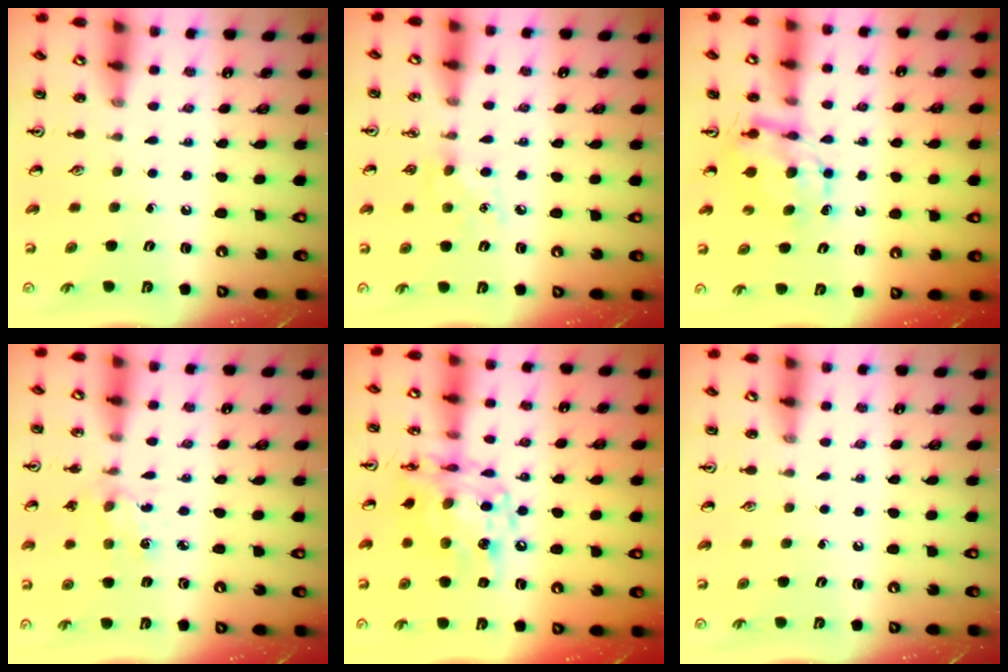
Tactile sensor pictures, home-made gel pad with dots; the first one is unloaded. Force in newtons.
{"total": 7.1, "press": 7.0, "slide": 1.0}
{"total": 6.7, "press": 6.7, "slide": 0.5}
{"total": 2.1, "press": 2.0, "slide": 0.7}
{"total": 15.0, "press": 14.9, "slide": 1.2}
{"total": 0.0}